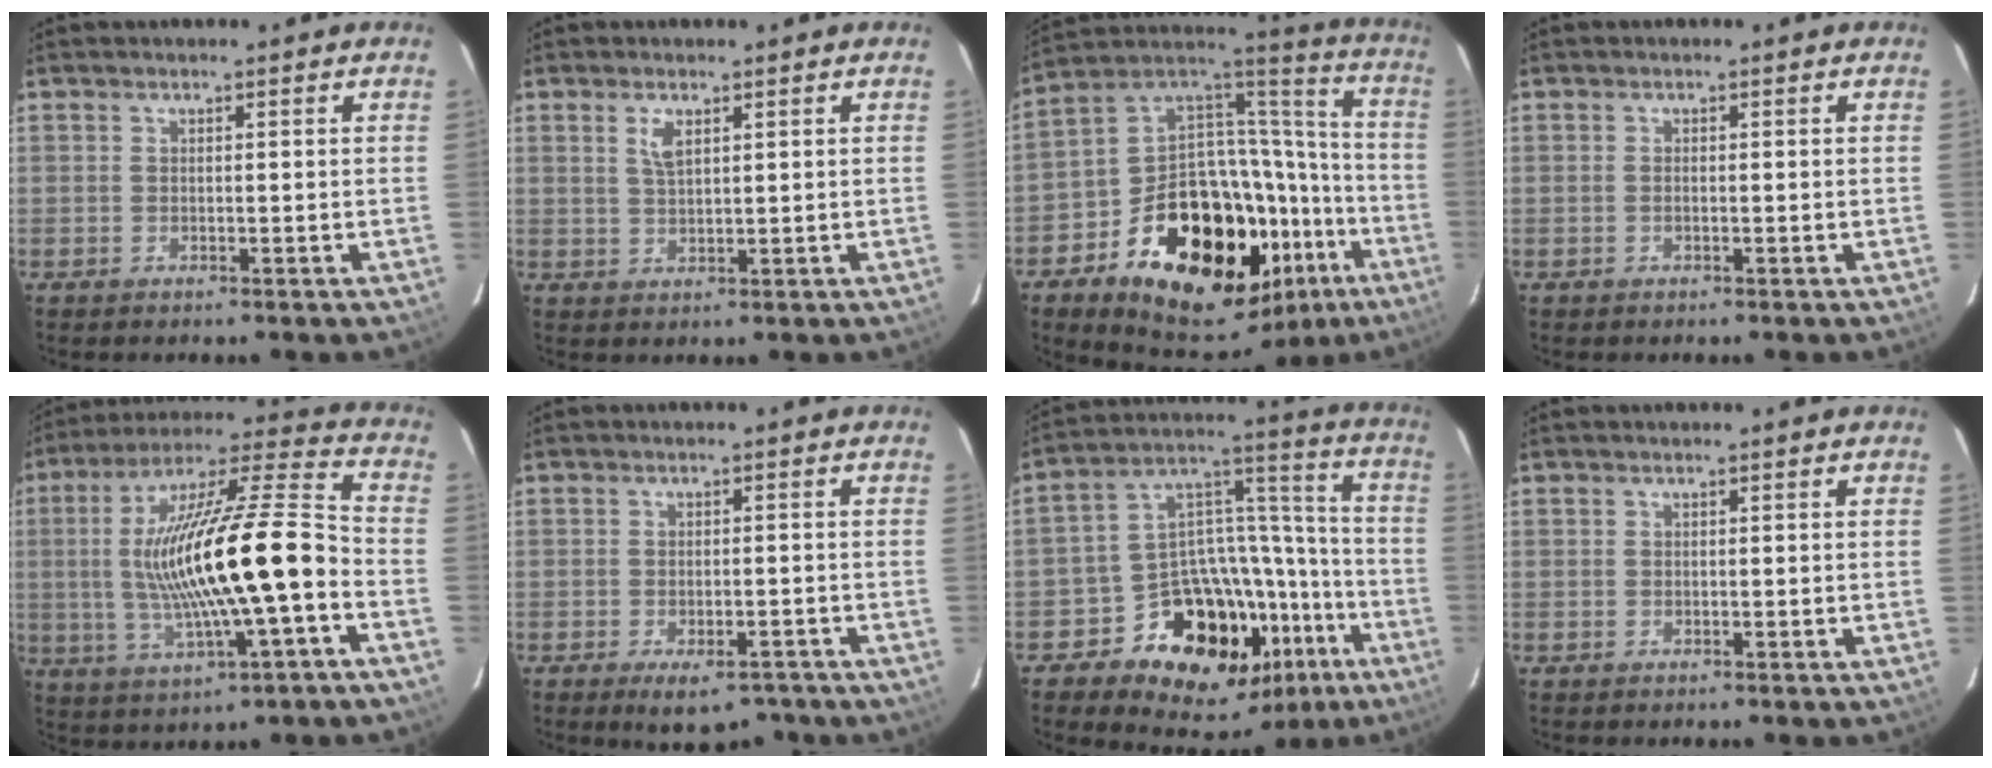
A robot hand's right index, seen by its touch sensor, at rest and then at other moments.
{"total": 3.1, "force": [1.4, 1.2, 2.4], "torque": [-0.046, 0.001, 0.028]}
{"total": 33.4, "force": [-14.6, 20.5, 21.9], "torque": [-0.361, 0.063, -0.202]}
{"total": 0.5, "force": [-0.1, 0.2, 0.5], "torque": [-0.011, 0.001, -0.003]}
{"total": 22.3, "force": [-3.1, 3.4, 21.8], "torque": [-0.396, 0.003, -0.045]}
{"total": 7.1, "force": [-5.1, 3.1, 3.9], "torque": [-0.070, -0.005, -0.065]}
{"total": 21.4, "force": [-11.9, 14.9, 9.6], "torque": [-0.170, 0.072, -0.156]}
{"total": 0.0}